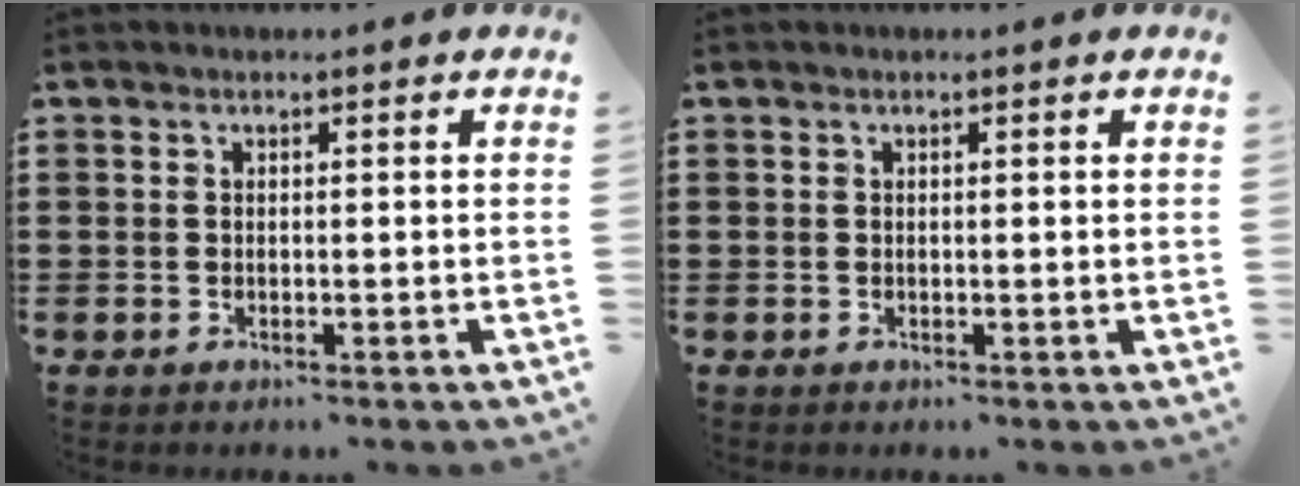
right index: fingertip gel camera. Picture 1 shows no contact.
{"total": 0.0}